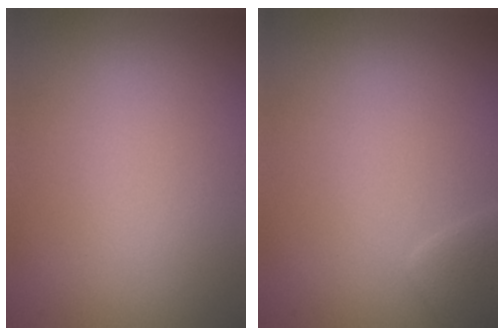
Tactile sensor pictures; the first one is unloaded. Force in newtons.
{"total": 1.4, "press": 1.4, "slide": 0.1}